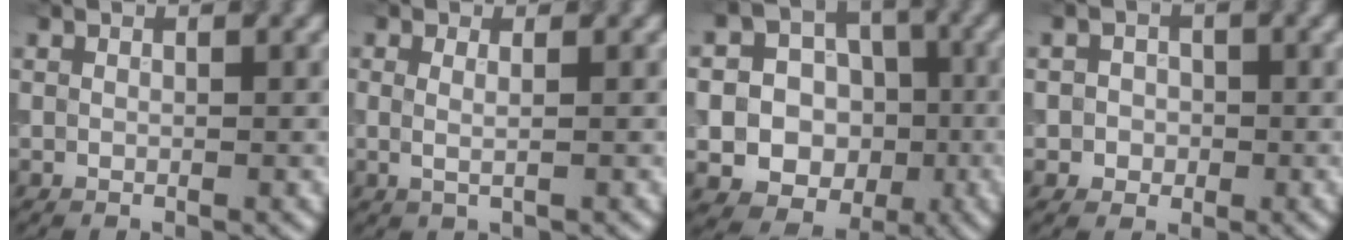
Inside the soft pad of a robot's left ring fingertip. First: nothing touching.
{"total": 1.5, "force": [0.2, 0.5, 1.3], "torque": [-0.023, -0.005, 0.000]}
{"total": 14.0, "force": [-3.3, 12.9, 4.4], "torque": [-0.078, -0.008, -0.061]}
{"total": 2.1, "force": [-0.2, 2.0, 0.6], "torque": [0.014, -0.001, -0.015]}